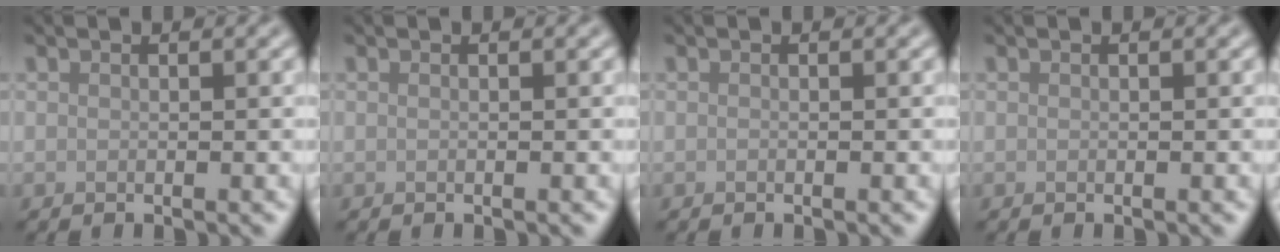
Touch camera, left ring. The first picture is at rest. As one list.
[{"total": 0.0}, {"total": 0.0}, {"total": 0.0}]